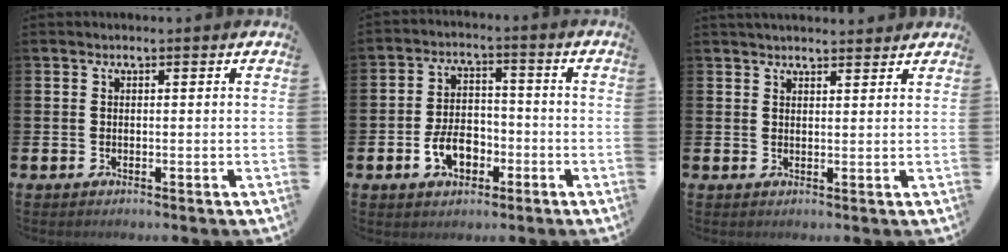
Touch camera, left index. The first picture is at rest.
{"total": 5.5, "force": [-2.4, 3.6, 3.5], "torque": [-0.046, 0.007, -0.047]}
{"total": 2.4, "force": [2.4, 0.3, 0.3], "torque": [-0.004, -0.010, 0.042]}